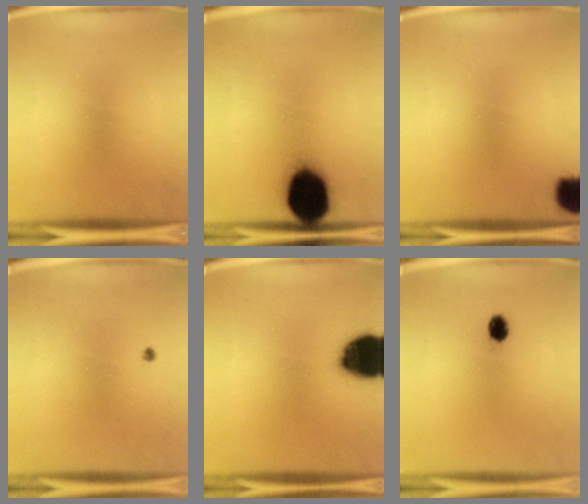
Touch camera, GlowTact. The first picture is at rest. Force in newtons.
{"total": 19.5}
{"total": 7.2}
{"total": 0.7}
{"total": 19.8}
{"total": 2.9}